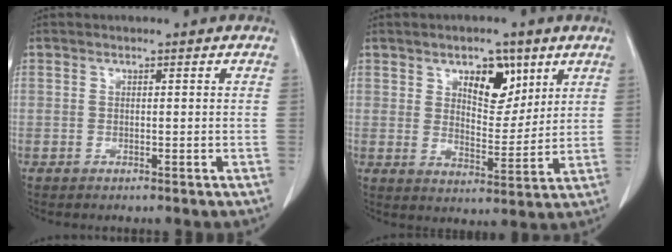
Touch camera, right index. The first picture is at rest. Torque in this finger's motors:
{"motor_torque": [-0.01, 0.25, 0.15, 0.01]}